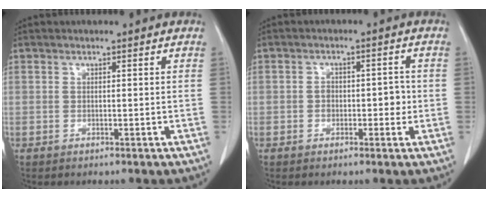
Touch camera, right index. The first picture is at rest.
{"total": 3.4, "force": [-0.6, 2.2, 2.5], "torque": [-0.028, 0.014, -0.006]}